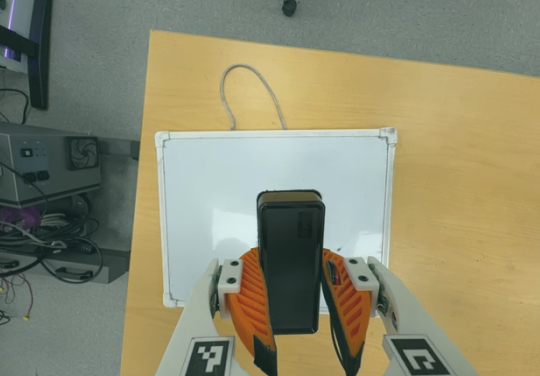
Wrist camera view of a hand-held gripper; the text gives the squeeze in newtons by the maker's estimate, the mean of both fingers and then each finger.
{"total": 8.1, "left": 7.0, "right": 9.3}